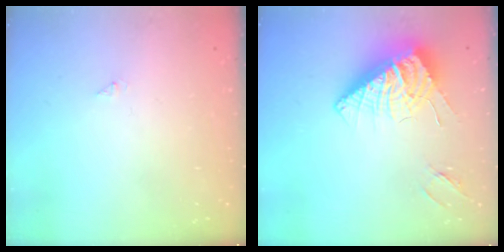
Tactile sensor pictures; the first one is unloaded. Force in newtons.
{"total": 11.2, "press": 11.1, "slide": 1.6}